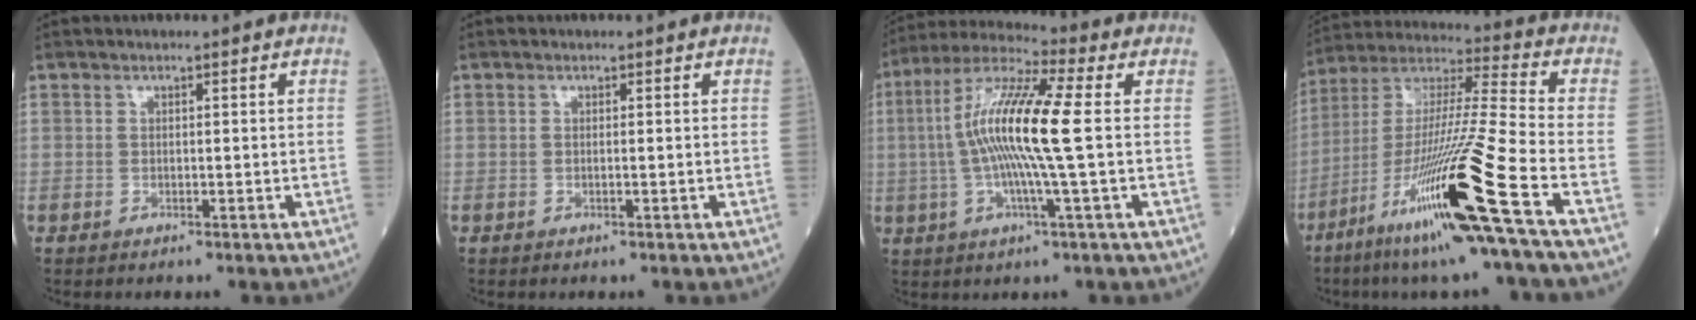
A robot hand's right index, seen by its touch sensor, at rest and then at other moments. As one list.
[{"total": 0.0}, {"total": 13.6, "force": [0.4, -0.2, 13.6], "torque": [-0.268, 0.010, -0.005]}, {"total": 22.3, "force": [-10.7, -1.7, 19.5], "torque": [-0.385, -0.045, -0.200]}]